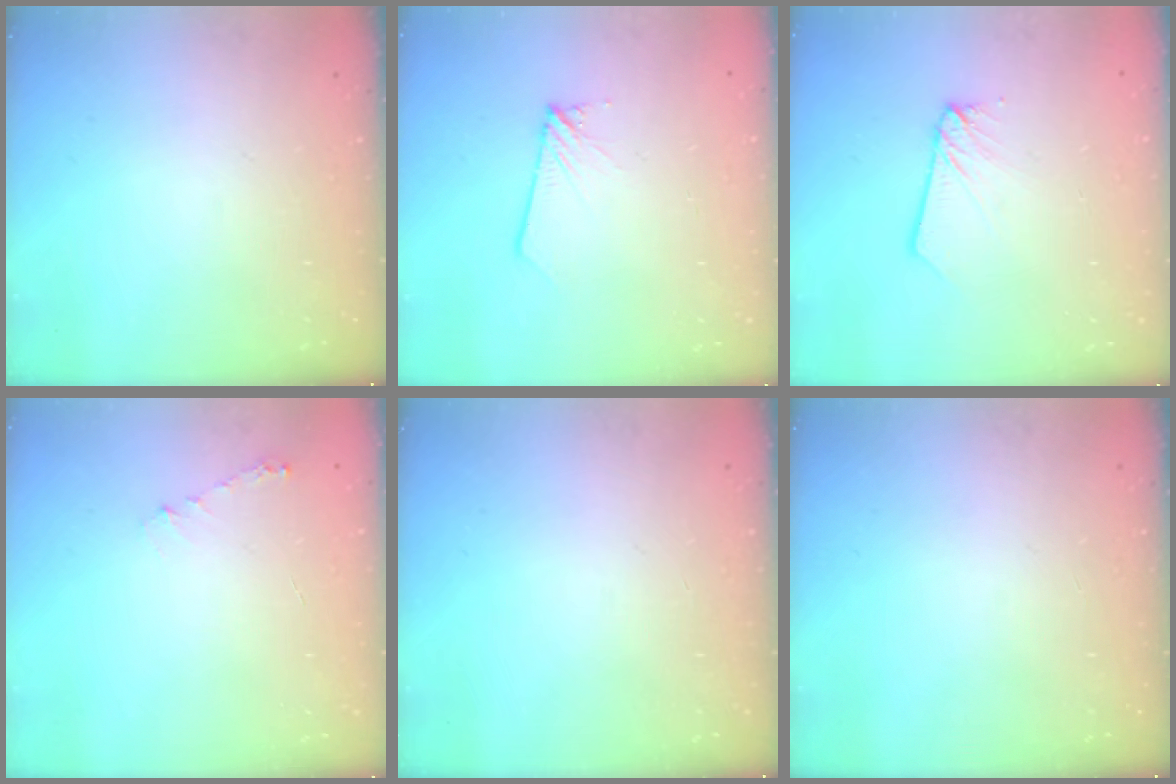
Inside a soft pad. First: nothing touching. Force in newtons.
{"total": 1.7, "press": 1.7, "slide": 0.1}
{"total": 2.5, "press": 2.5, "slide": 0.1}
{"total": 4.2, "press": 4.2, "slide": 0.4}
{"total": 0.0}
{"total": 0.0}